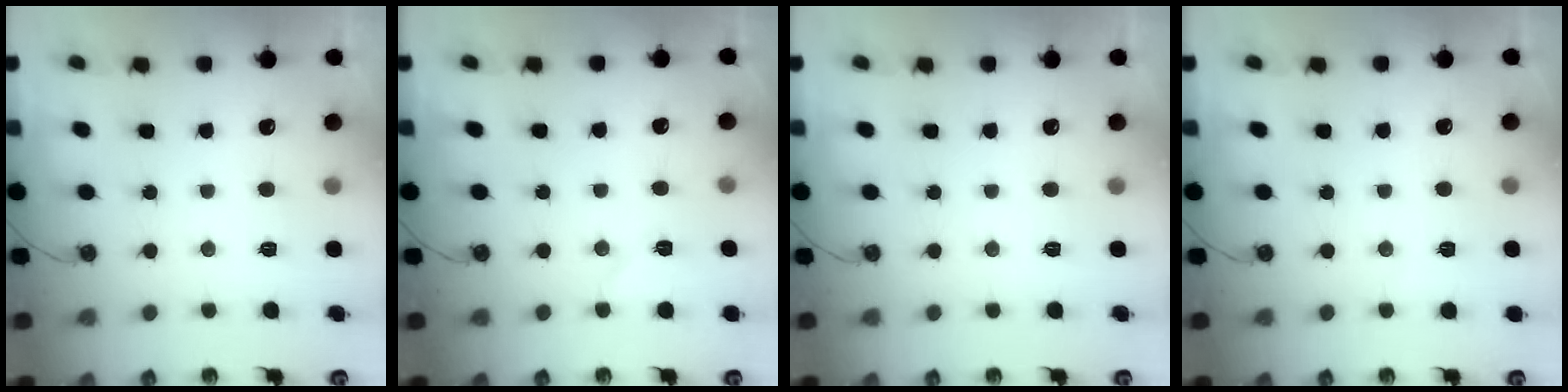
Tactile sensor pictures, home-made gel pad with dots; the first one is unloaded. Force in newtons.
{"total": 5.1, "press": 4.9, "slide": 1.4}
{"total": 0.0}
{"total": 1.6, "press": 1.4, "slide": 0.6}